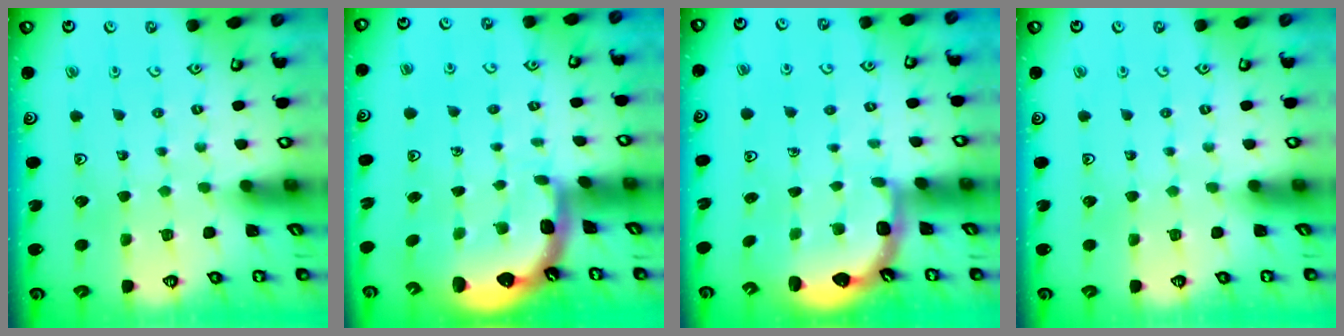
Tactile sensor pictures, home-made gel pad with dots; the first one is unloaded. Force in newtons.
{"total": 2.8, "press": 1.6, "slide": 2.2}
{"total": 2.5, "press": 2.1, "slide": 1.3}
{"total": 0.0}